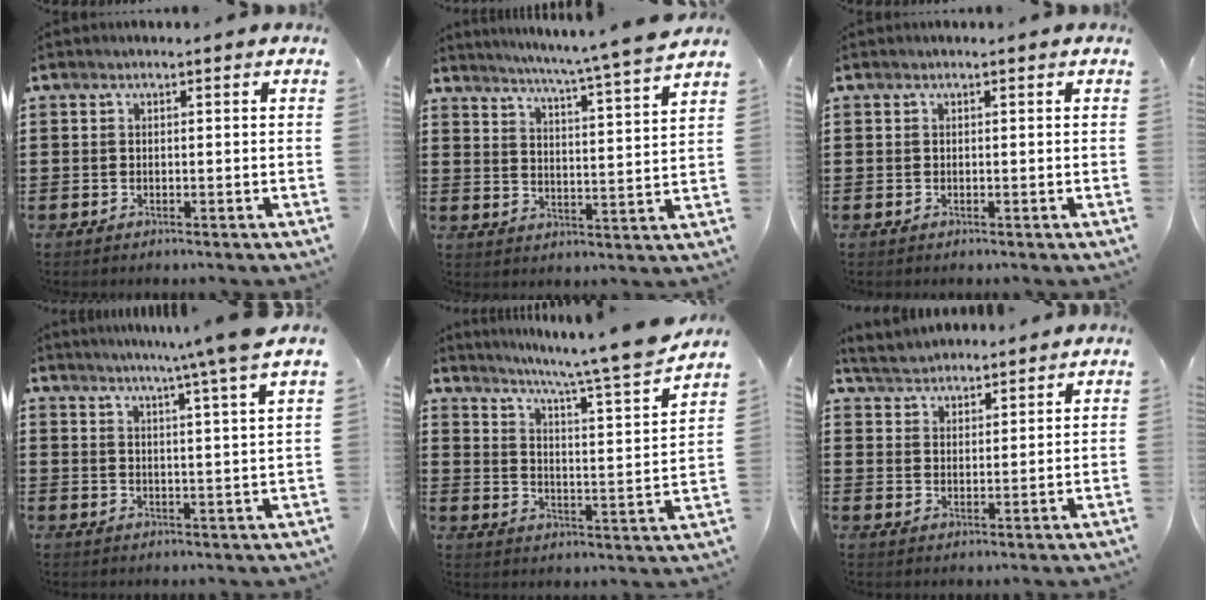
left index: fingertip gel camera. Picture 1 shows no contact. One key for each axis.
{"total": 5.4, "fx": 4.6, "fy": -1.6, "fz": 2.3, "tx": -0.066, "ty": -0.044, "tz": 0.070}
{"total": 0.0}
{"total": 6.1, "fx": 4.9, "fy": -1.7, "fz": 3.1, "tx": -0.073, "ty": -0.025, "tz": 0.081}
{"total": 7.5, "fx": 6.5, "fy": -1.2, "fz": 3.7, "tx": -0.088, "ty": -0.054, "tz": 0.100}
{"total": 4.0, "fx": 3.9, "fy": 0.7, "fz": 0.2, "tx": -0.021, "ty": -0.010, "tz": 0.073}